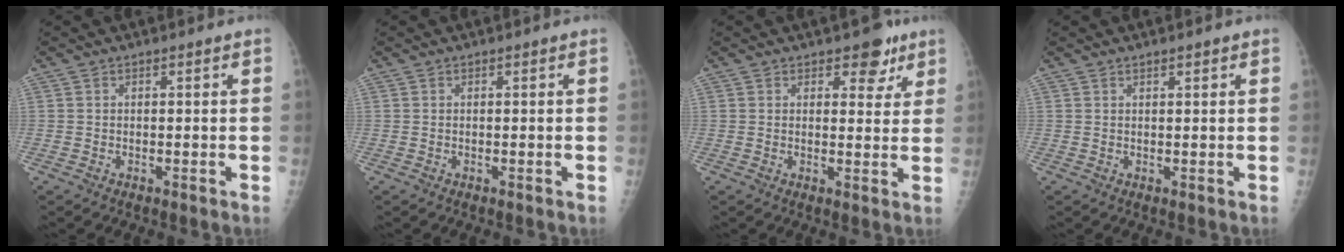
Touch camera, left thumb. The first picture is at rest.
{"total": 0.0}
{"total": 5.3, "force": [3.3, 3.1, 2.7], "torque": [-0.002, -0.015, 0.041]}
{"total": 1.2, "force": [0.8, 0.2, 0.8], "torque": [-0.011, -0.003, 0.013]}